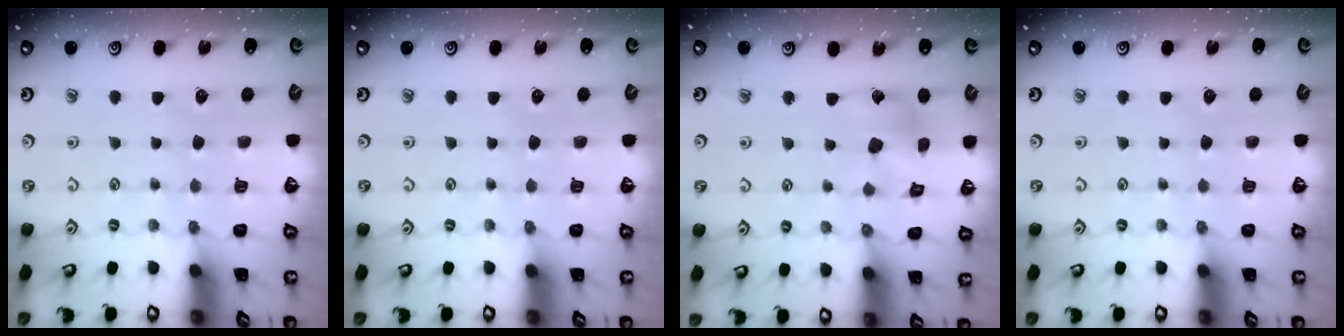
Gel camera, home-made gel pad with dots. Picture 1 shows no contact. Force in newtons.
{"total": 0.0}
{"total": 9.0, "press": 9.0, "slide": 1.1}
{"total": 0.0}